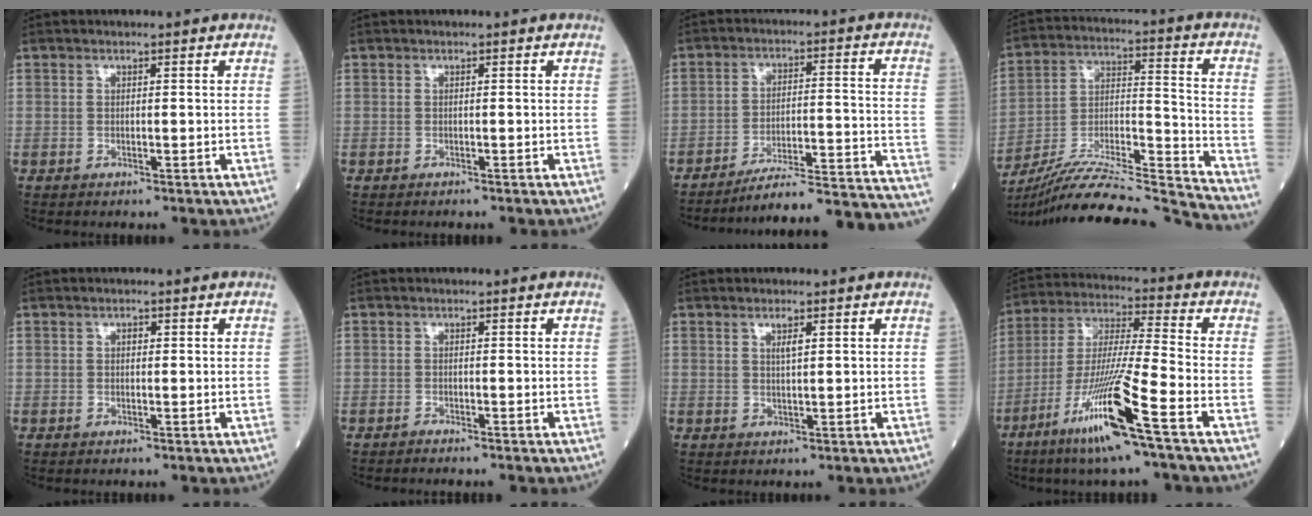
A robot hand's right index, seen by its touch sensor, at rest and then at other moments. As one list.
[{"total": 0.6, "force": [-0.5, 0.0, 0.2], "torque": [0.001, -0.001, -0.009]}, {"total": 22.3, "force": [-21.0, -1.0, 7.5], "torque": [-0.041, -0.001, -0.282]}, {"total": 24.3, "force": [-23.1, -1.5, 7.3], "torque": [-0.133, -0.009, -0.370]}, {"total": 0.7, "force": [0.1, 0.5, 0.5], "torque": [-0.009, 0.002, 0.001]}, {"total": 1.2, "force": [-1.1, -0.2, 0.4], "torque": [-0.004, 0.001, -0.017]}, {"total": 1.8, "force": [0.8, 0.2, 1.5], "torque": [-0.030, 0.000, 0.014]}, {"total": 15.2, "force": [-7.9, -1.1, 12.9], "torque": [-0.263, -0.031, -0.151]}]